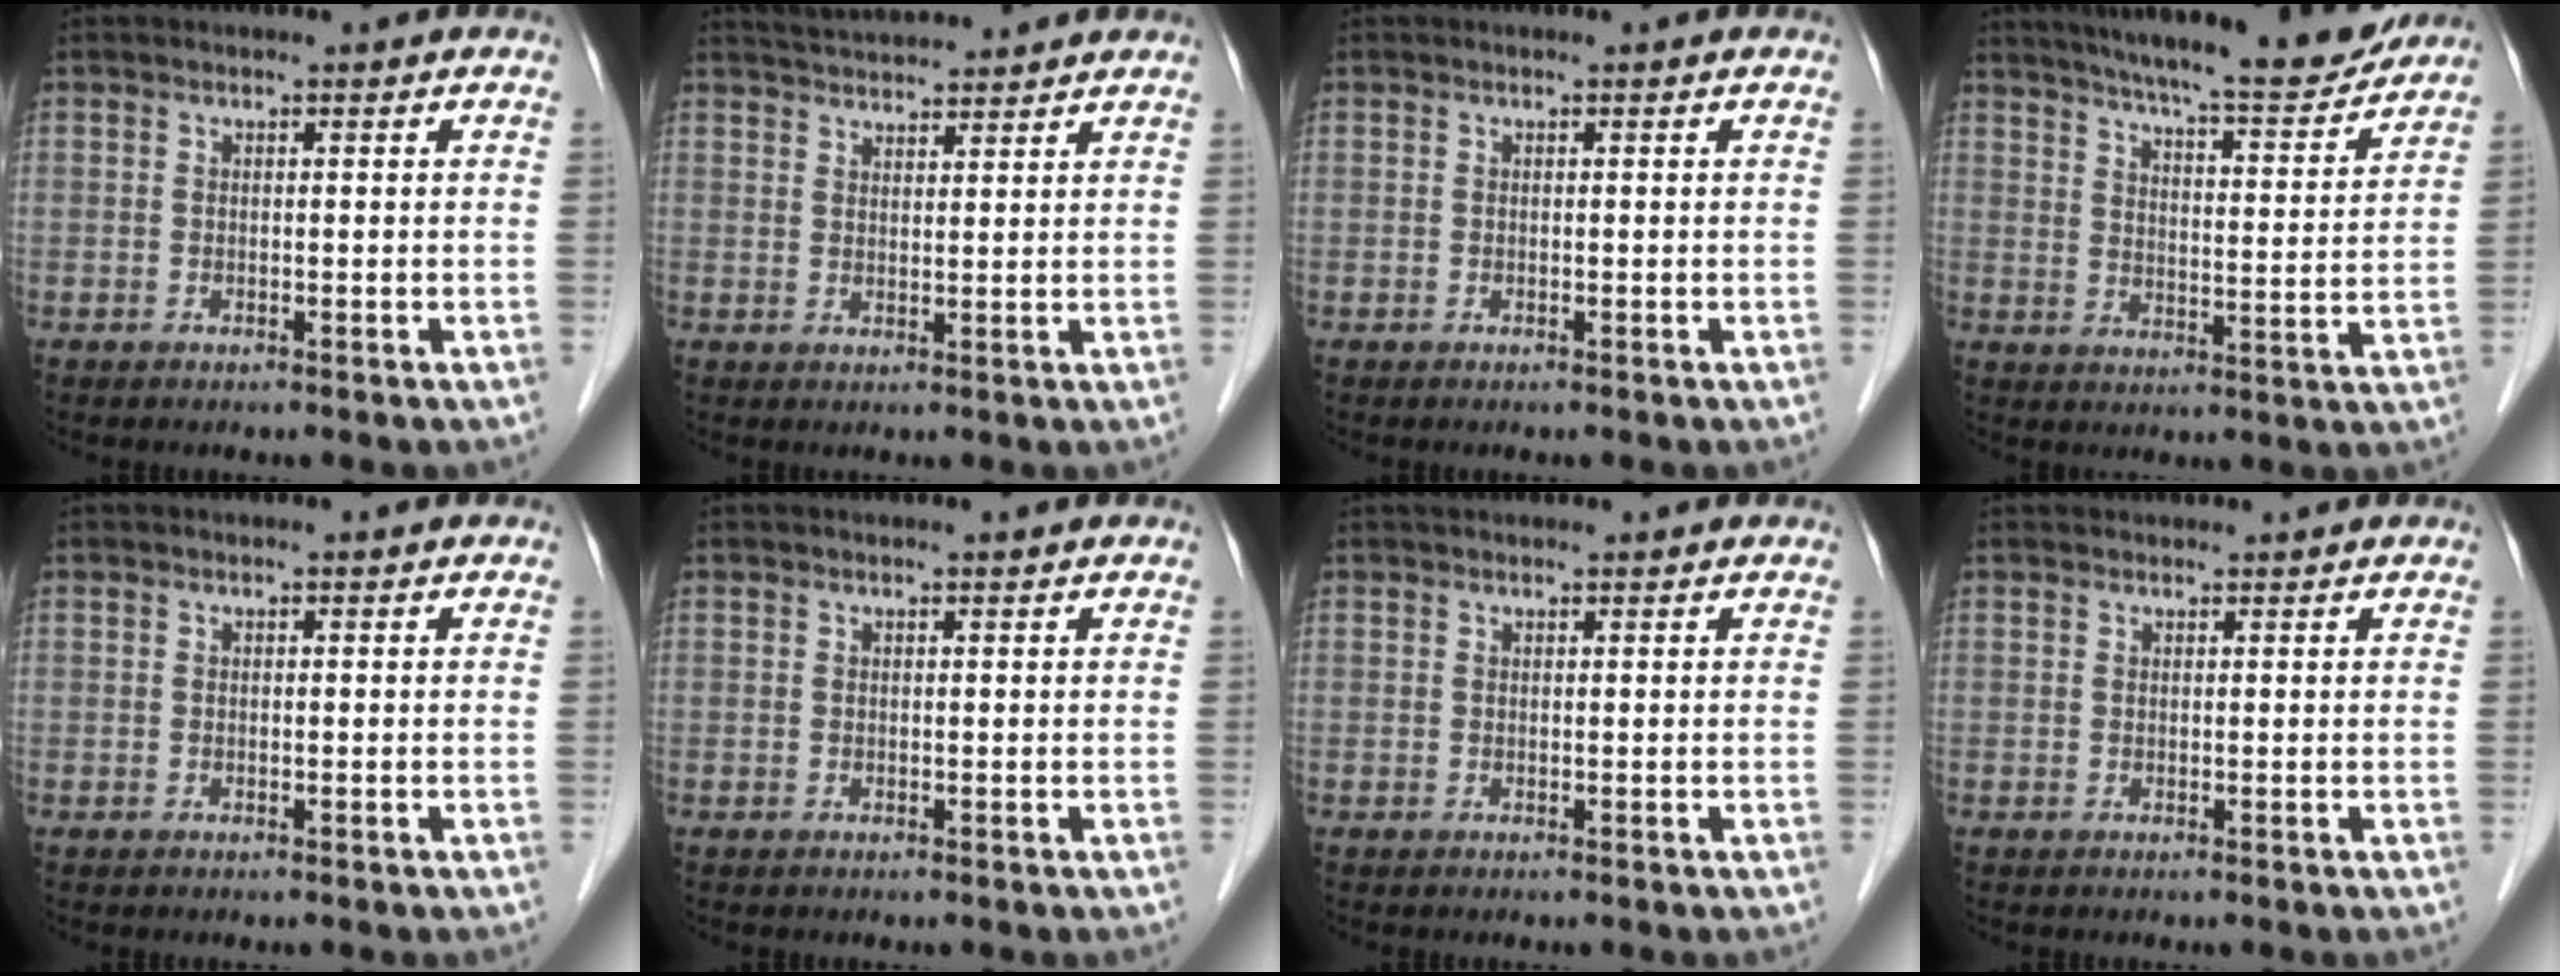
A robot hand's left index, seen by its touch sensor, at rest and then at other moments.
{"total": 7.7, "force": [7.4, 0.6, 2.0], "torque": [-0.039, 0.033, 0.112]}
{"total": 0.0}
{"total": 17.3, "force": [15.6, 1.4, 7.5], "torque": [-0.114, -0.010, 0.216]}
{"total": 0.0}
{"total": 0.8, "force": [0.7, -0.1, 0.3], "torque": [-0.010, 0.003, 0.013]}
{"total": 2.2, "force": [2.0, 0.4, 0.8], "torque": [-0.011, 0.031, 0.032]}
{"total": 2.1, "force": [2.1, 0.4, 0.1], "torque": [-0.008, 0.024, 0.031]}